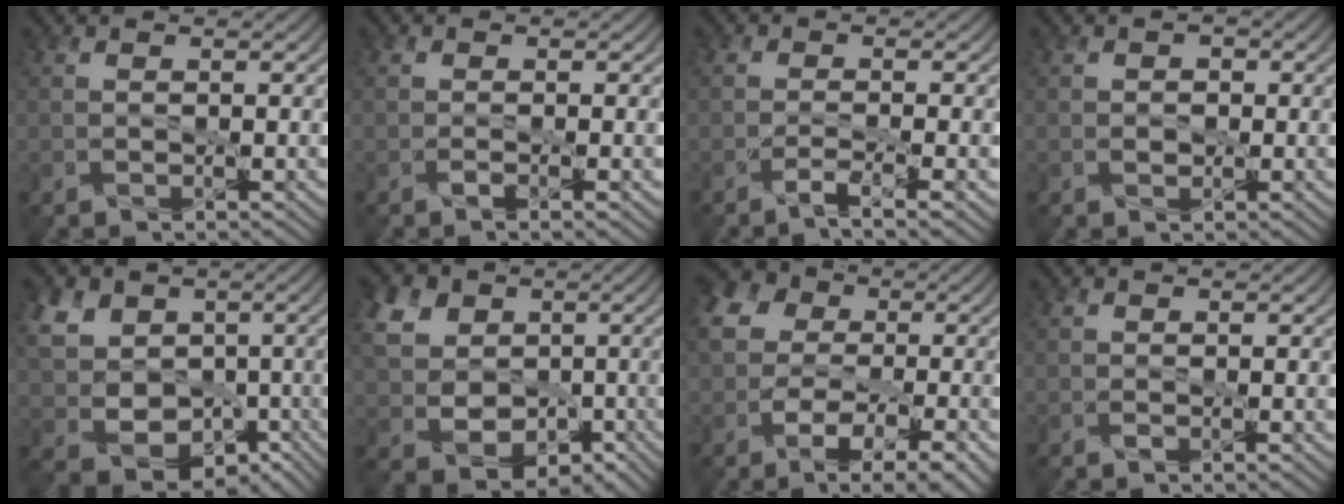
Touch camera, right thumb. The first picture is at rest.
{"total": 1.3, "force": [-0.5, 0.5, 1.1], "torque": [-0.024, -0.002, -0.014]}
{"total": 2.5, "force": [-1.8, -0.1, 1.7], "torque": [-0.035, 0.005, -0.040]}
{"total": 1.2, "force": [-0.3, 1.0, 0.5], "torque": [-0.012, -0.001, -0.010]}
{"total": 11.4, "force": [0.9, 9.6, 6.0], "torque": [-0.164, 0.003, 0.012]}
{"total": 9.9, "force": [1.2, 8.2, 5.3], "torque": [-0.167, 0.006, 0.022]}
{"total": 13.6, "force": [-3.0, 9.6, 9.1], "torque": [-0.165, -0.011, -0.050]}
{"total": 0.8, "force": [0.0, 0.5, 0.6], "torque": [-0.011, 0.002, -0.005]}